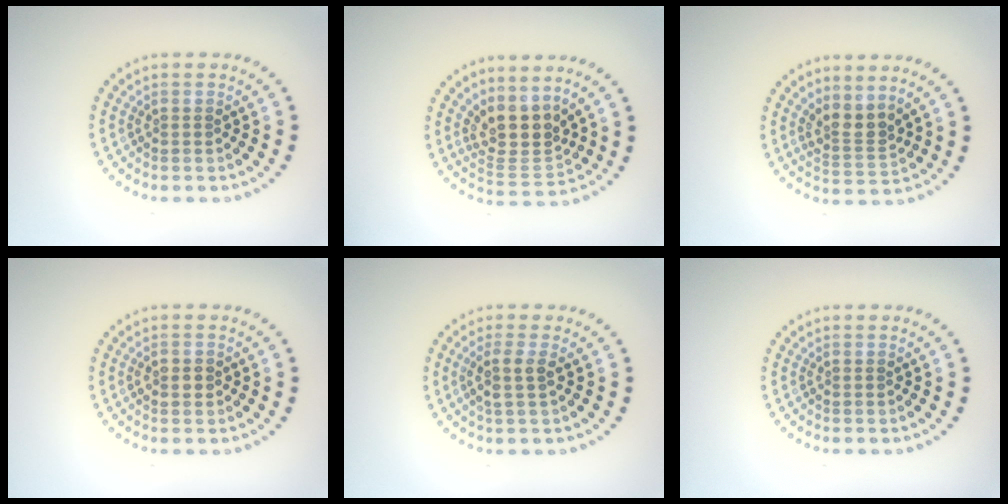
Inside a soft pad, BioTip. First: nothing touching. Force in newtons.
{"total": 3.9, "press": 2.9, "slide": 2.6}
{"total": 2.6, "press": 1.9, "slide": 1.8}
{"total": 1.7, "press": 1.7, "slide": 0.1}
{"total": 2.0, "press": 1.7, "slide": 1.1}
{"total": 0.0}